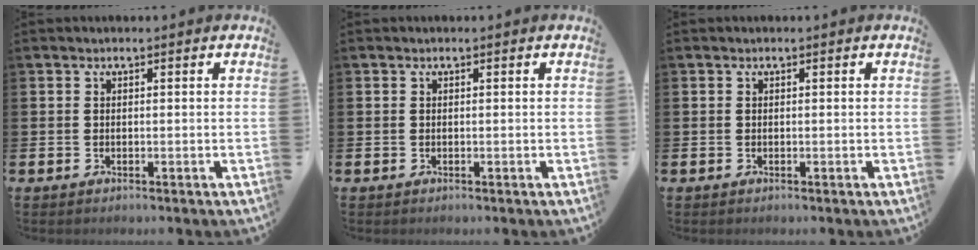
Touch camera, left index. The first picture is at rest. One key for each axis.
{"total": 0.0}
{"total": 0.0}